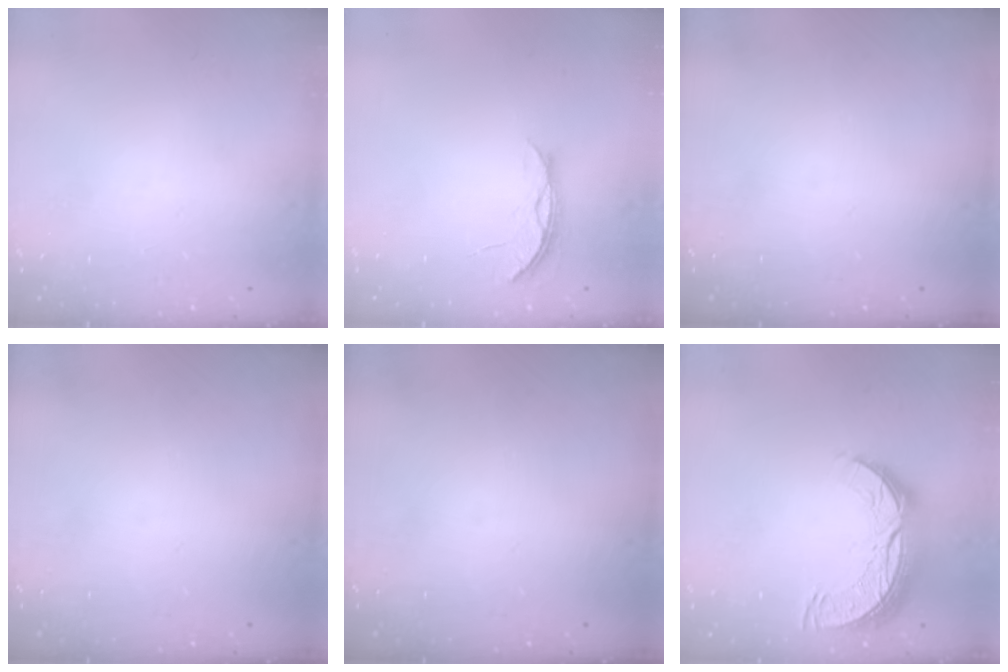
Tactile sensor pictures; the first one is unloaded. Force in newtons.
{"total": 3.9, "press": 3.9, "slide": 0.4}
{"total": 0.0}
{"total": 0.0}
{"total": 0.0}
{"total": 10.2, "press": 10.2, "slide": 0.6}